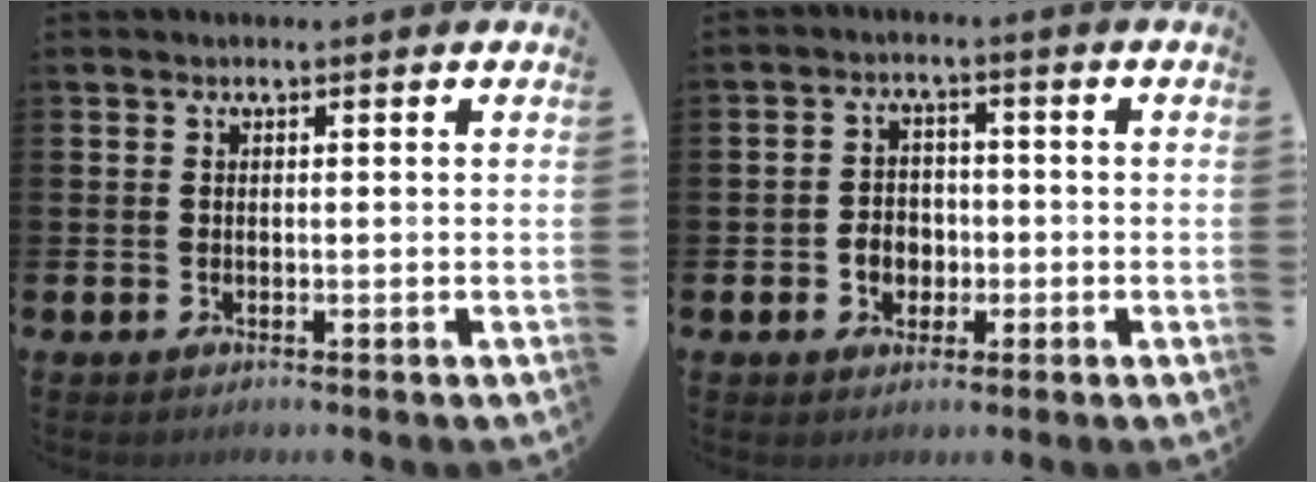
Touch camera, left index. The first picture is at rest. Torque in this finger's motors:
{"motor_torque": [0.49, -0.03, 0.05, 0.06]}